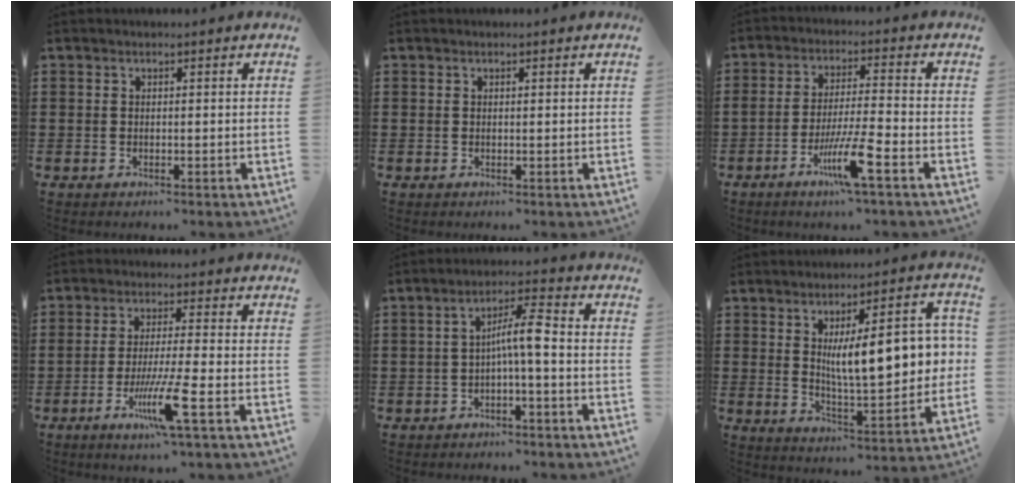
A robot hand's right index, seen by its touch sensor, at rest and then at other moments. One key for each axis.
{"total": 0.0}
{"total": 8.5, "fx": -4.3, "fy": 0.4, "fz": 7.3, "tx": -0.144, "ty": -0.010, "tz": -0.081}
{"total": 8.6, "fx": -3.6, "fy": 0.3, "fz": 7.9, "tx": -0.152, "ty": -0.019, "tz": -0.066}
{"total": 5.8, "fx": -1.1, "fy": 0.8, "fz": 5.6, "tx": -0.105, "ty": 0.010, "tz": -0.025}
{"total": 12.4, "fx": 1.9, "fy": 4.0, "fz": 11.6, "tx": -0.170, "ty": -0.004, "tz": 0.026}